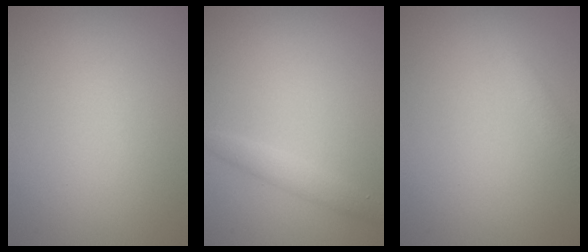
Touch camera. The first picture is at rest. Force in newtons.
{"total": 1.5, "press": 1.5, "slide": 0.0}
{"total": 1.5, "press": 1.5, "slide": 0.1}